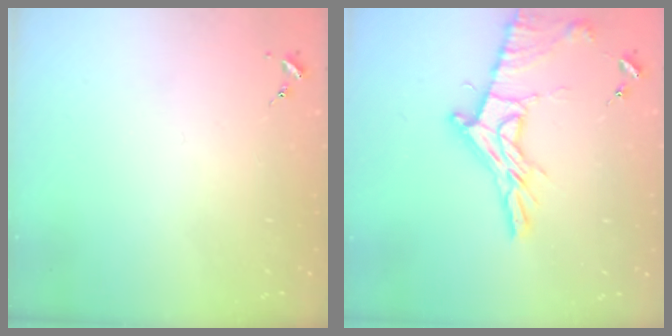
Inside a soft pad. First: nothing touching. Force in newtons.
{"total": 15.9, "press": 15.9, "slide": 1.4}